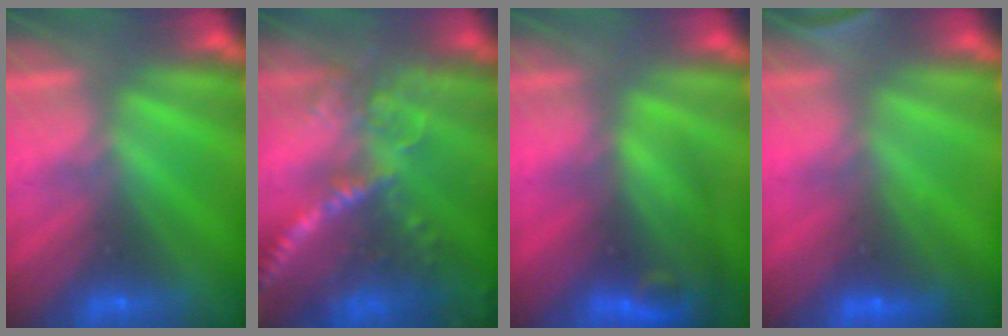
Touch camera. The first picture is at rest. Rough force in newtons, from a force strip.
{"total": 5.9}
{"total": 9.1}
{"total": 5.8}